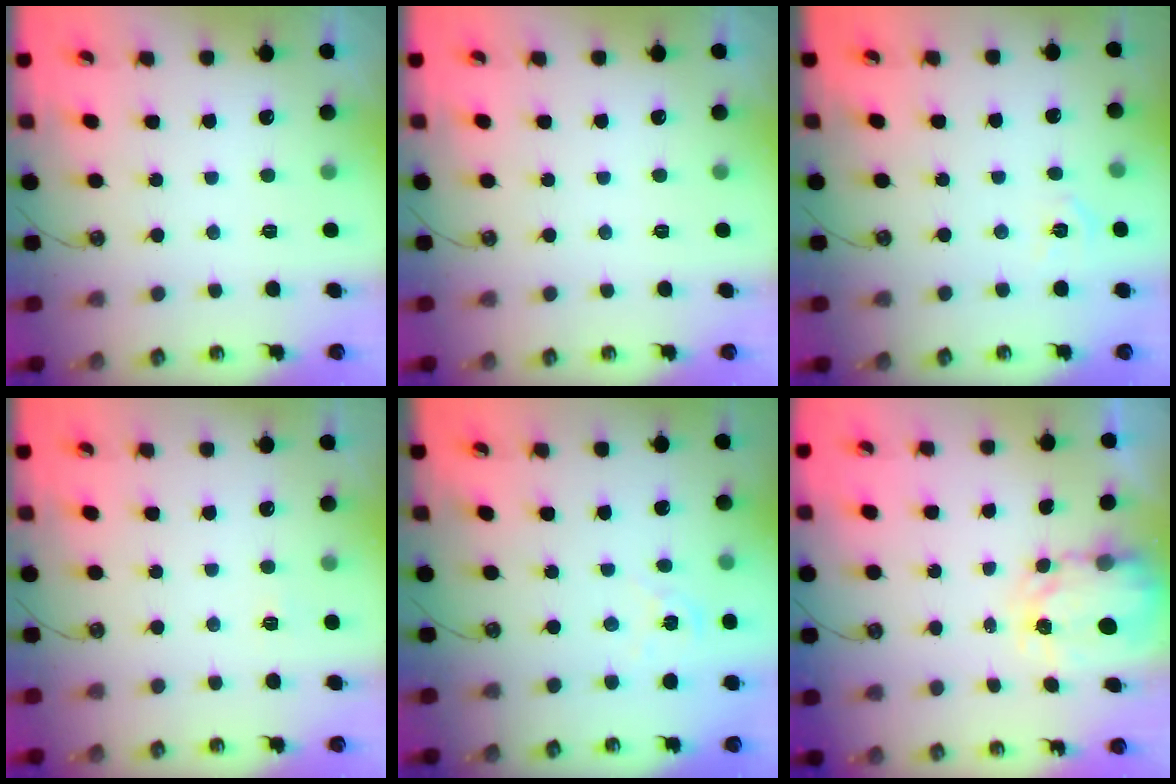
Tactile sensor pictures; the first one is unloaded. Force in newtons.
{"total": 0.0}
{"total": 3.2, "press": 3.2, "slide": 0.4}
{"total": 2.7, "press": 2.7, "slide": 0.3}
{"total": 2.4, "press": 2.4, "slide": 0.2}
{"total": 4.1, "press": 4.1, "slide": 0.3}